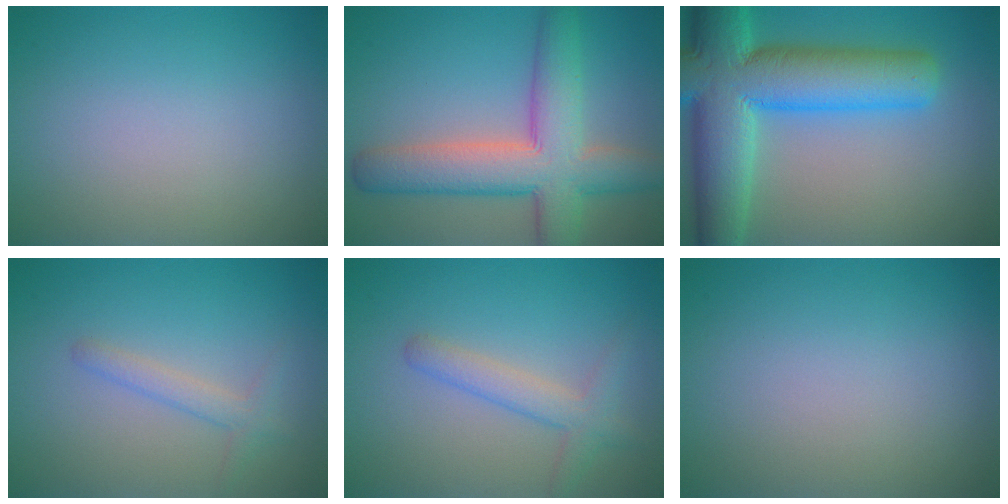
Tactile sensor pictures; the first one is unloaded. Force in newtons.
{"total": 8.5, "press": 8.5, "slide": 0.4}
{"total": 12.8, "press": 12.8, "slide": 0.4}
{"total": 1.7, "press": 1.7, "slide": 0.1}
{"total": 2.8, "press": 2.8, "slide": 0.1}
{"total": 0.0}